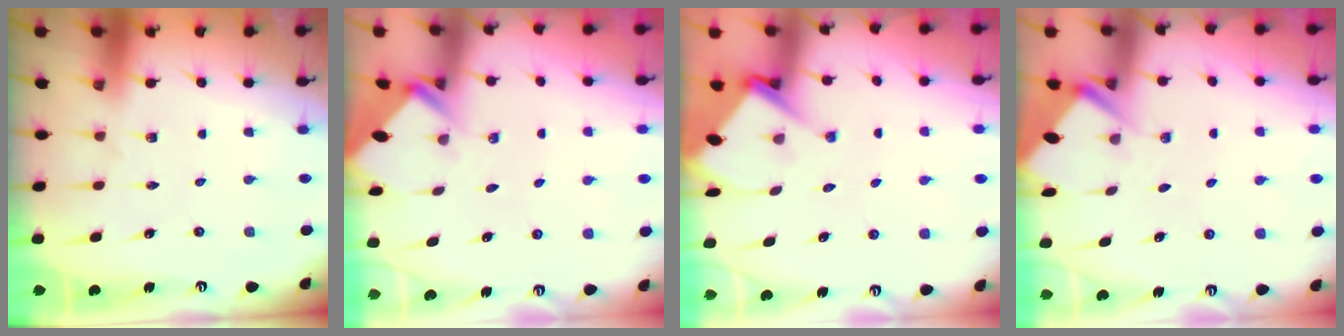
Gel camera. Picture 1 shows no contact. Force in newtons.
{"total": 2.1, "press": 2.1, "slide": 0.1}
{"total": 6.8, "press": 6.8, "slide": 0.5}
{"total": 2.6, "press": 2.6, "slide": 0.1}